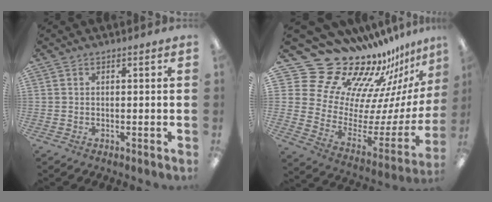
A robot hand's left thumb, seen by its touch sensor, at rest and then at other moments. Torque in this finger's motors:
{"motor_torque": [0.03, 0.23, -0.79, -0.47, 0.00]}